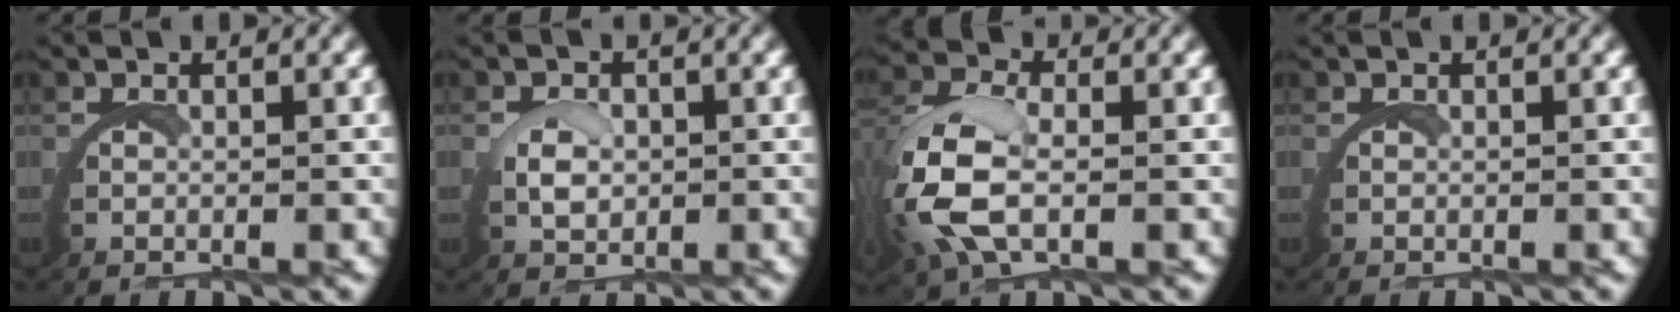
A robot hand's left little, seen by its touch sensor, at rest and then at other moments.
{"total": 1.5, "force": [0.7, 0.7, 1.2], "torque": [-0.027, -0.004, 0.016]}
{"total": 5.9, "force": [-0.2, 3.6, 4.7], "torque": [-0.138, -0.012, 0.002]}
{"total": 0.0}